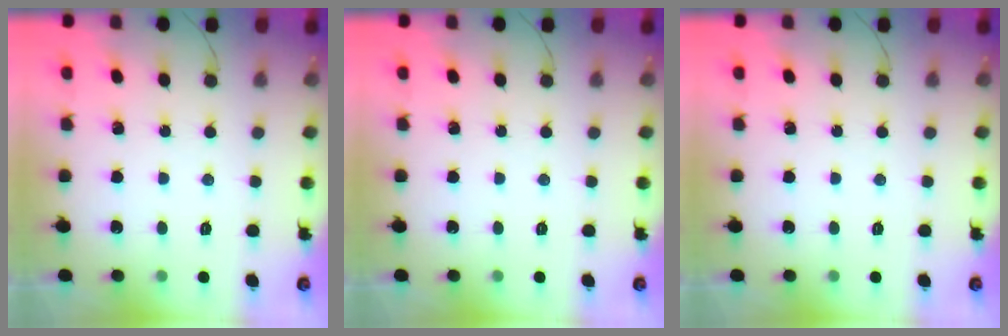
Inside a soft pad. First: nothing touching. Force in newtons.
{"total": 0.0}
{"total": 0.0}